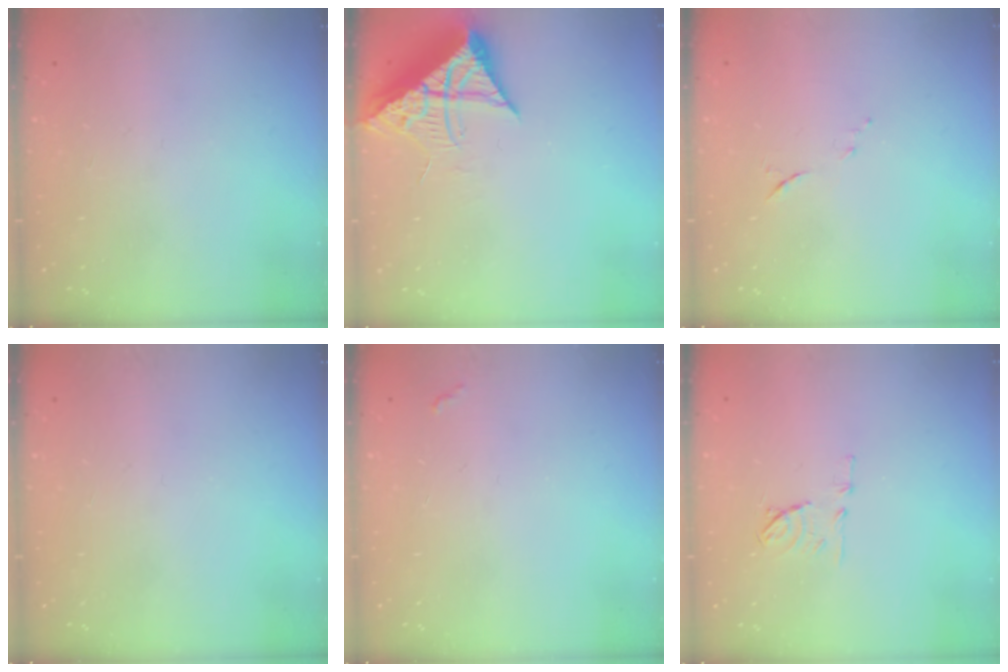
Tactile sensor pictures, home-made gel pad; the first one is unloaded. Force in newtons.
{"total": 9.7, "press": 9.7, "slide": 1.0}
{"total": 5.5, "press": 5.4, "slide": 1.1}
{"total": 0.0}
{"total": 2.8, "press": 2.8, "slide": 0.4}
{"total": 7.6, "press": 7.6, "slide": 0.8}